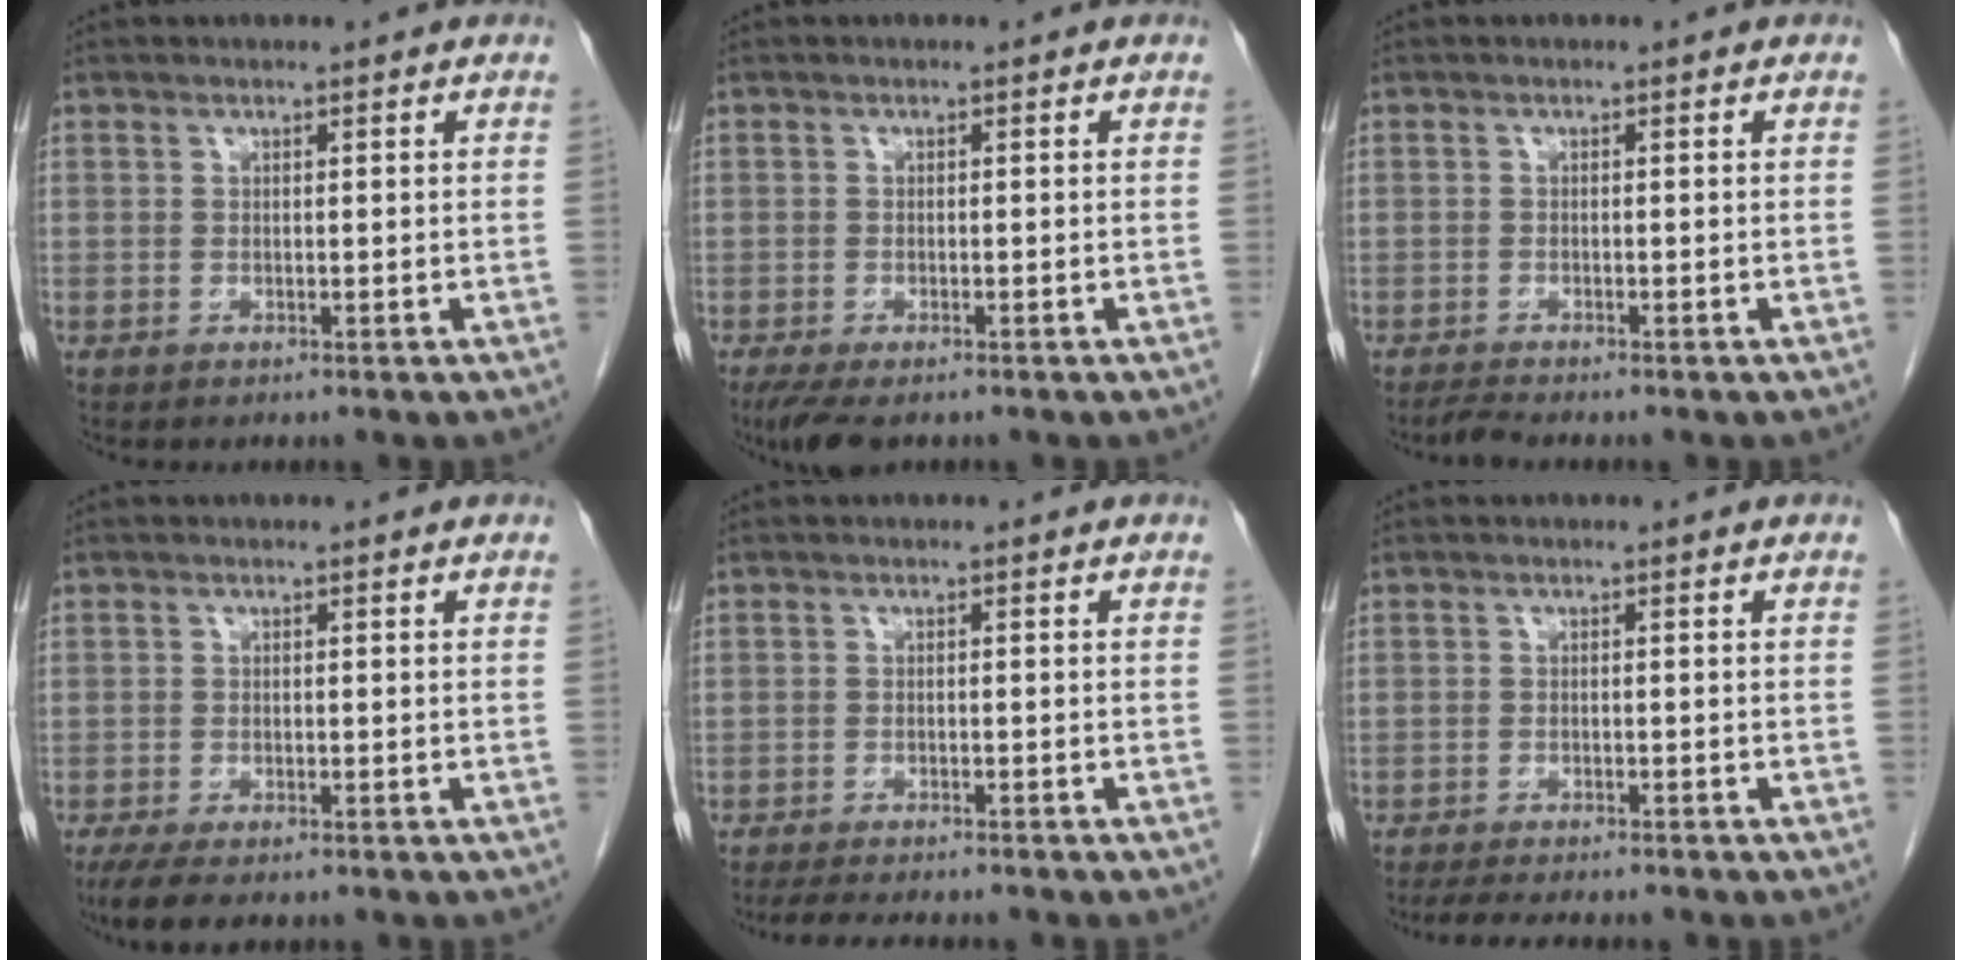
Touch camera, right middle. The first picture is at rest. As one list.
[{"total": 4.3, "force": [-3.0, 1.6, 2.6], "torque": [-0.049, -0.011, -0.049]}, {"total": 1.3, "force": [-1.2, -0.3, 0.4], "torque": [-0.015, -0.006, -0.025]}, {"total": 5.5, "force": [-4.2, 1.5, 3.3], "torque": [-0.053, -0.013, -0.065]}, {"total": 9.3, "force": [-8.2, 1.5, 4.1], "torque": [-0.055, -0.011, -0.113]}, {"total": 9.0, "force": [-7.9, 1.6, 4.1], "torque": [-0.055, -0.009, -0.111]}]